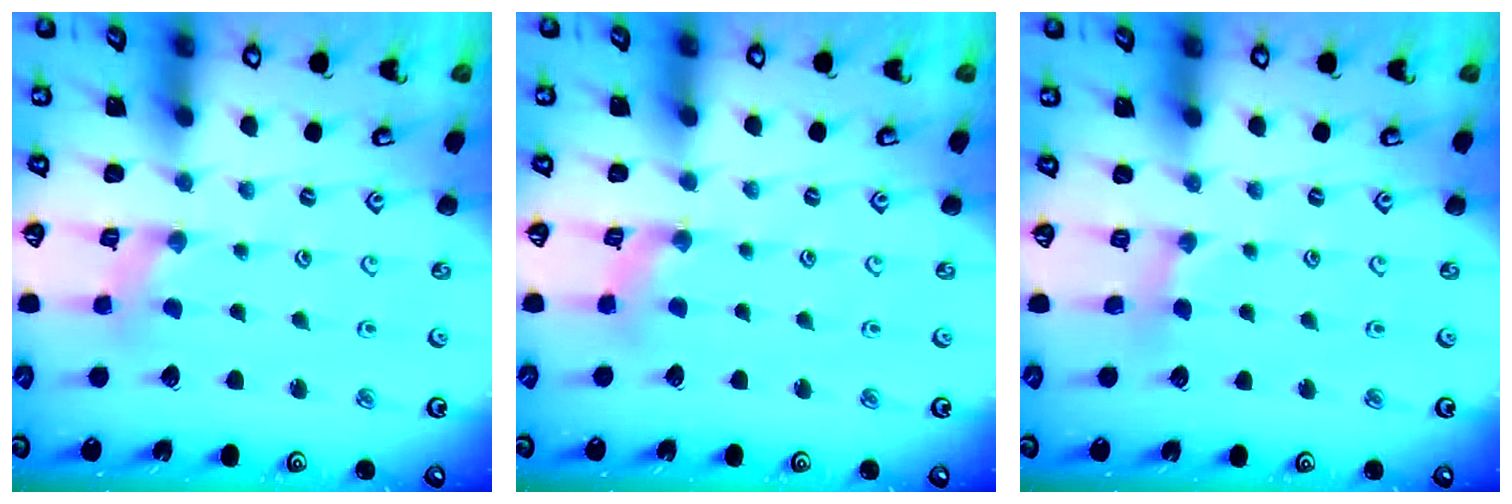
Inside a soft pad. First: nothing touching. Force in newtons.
{"total": 1.5, "press": 1.4, "slide": 0.3}
{"total": 2.2, "press": 2.2, "slide": 0.4}